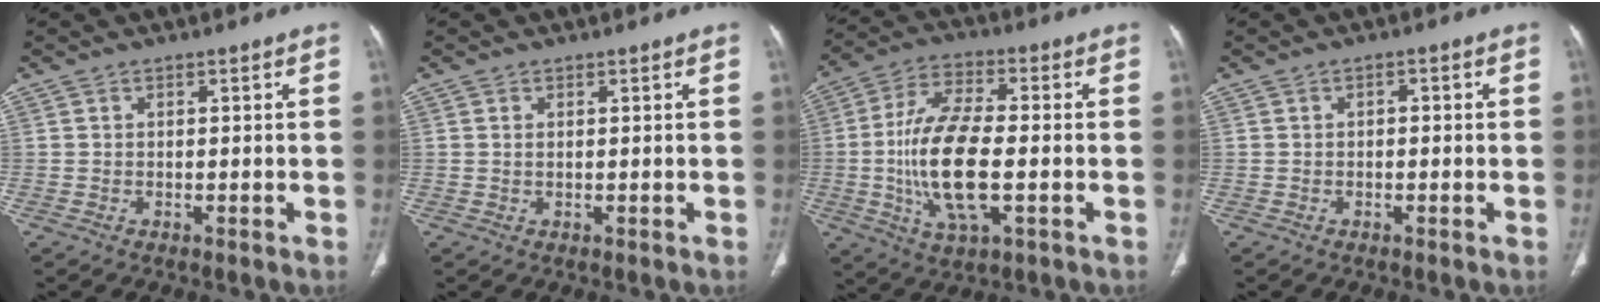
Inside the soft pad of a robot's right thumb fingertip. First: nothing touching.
{"total": 0.5, "force": [0.2, 0.3, 0.4], "torque": [-0.012, 0.003, 0.004]}
{"total": 16.2, "force": [-2.3, 6.5, 14.7], "torque": [-0.293, 0.007, -0.043]}
{"total": 1.2, "force": [-0.1, 0.8, 0.9], "torque": [-0.008, 0.004, -0.004]}